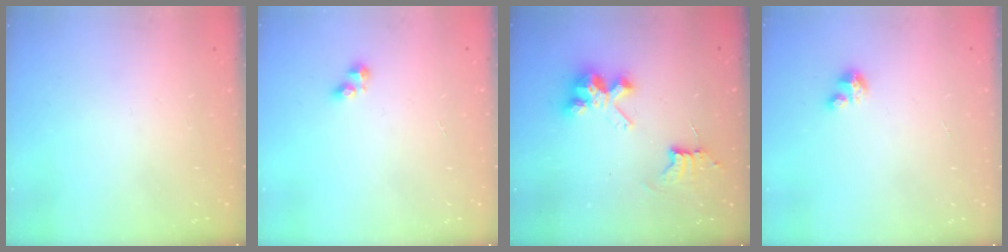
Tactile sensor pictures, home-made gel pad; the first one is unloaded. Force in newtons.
{"total": 3.3, "press": 3.3, "slide": 0.4}
{"total": 8.4, "press": 8.4, "slide": 0.7}
{"total": 2.4, "press": 2.4, "slide": 0.1}